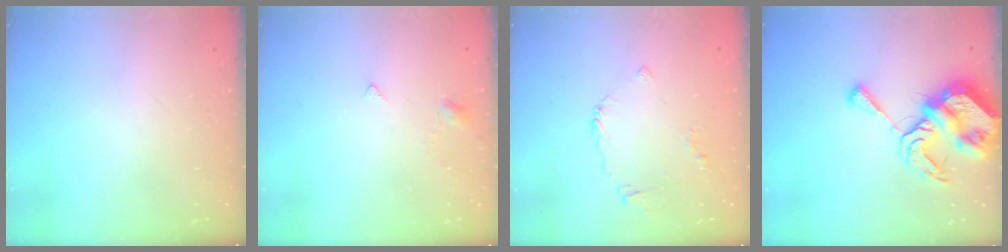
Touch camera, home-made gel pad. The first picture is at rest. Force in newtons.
{"total": 2.4, "press": 2.4, "slide": 0.5}
{"total": 4.8, "press": 4.8, "slide": 0.7}
{"total": 13.6, "press": 13.5, "slide": 1.6}